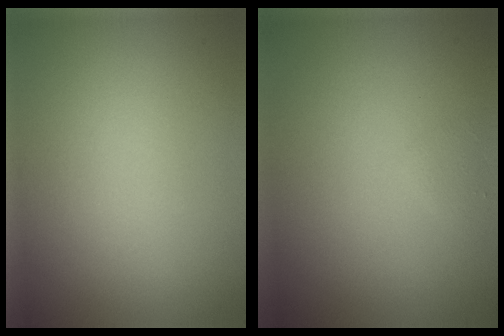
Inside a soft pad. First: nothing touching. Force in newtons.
{"total": 0.6, "press": 0.6, "slide": 0.1}